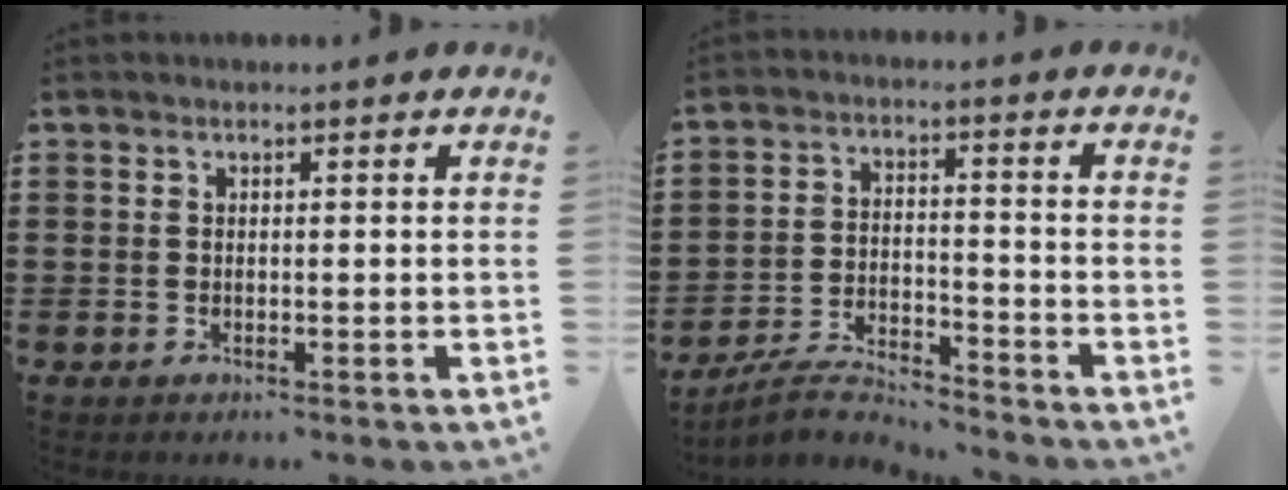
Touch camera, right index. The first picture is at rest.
{"total": 5.1, "force": [-4.9, 0.5, 1.4], "torque": [-0.038, 0.000, -0.099]}